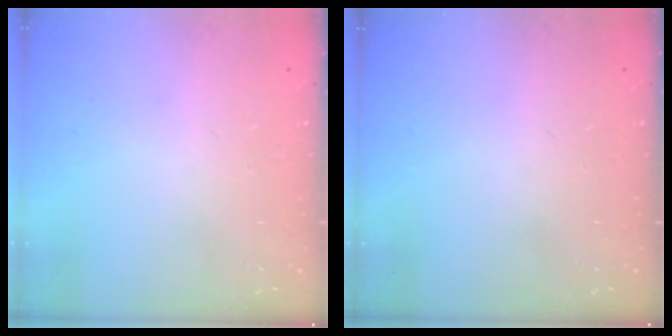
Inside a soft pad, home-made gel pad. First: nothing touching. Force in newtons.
{"total": 0.0}